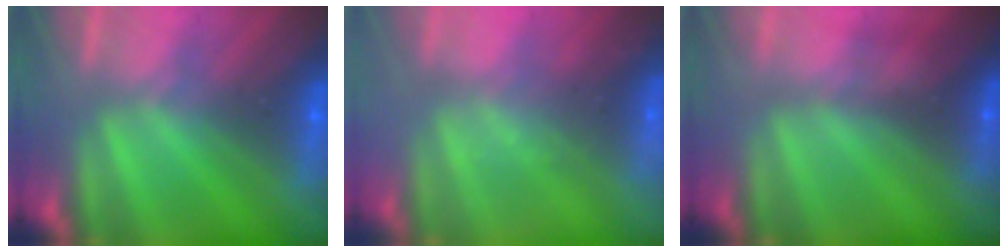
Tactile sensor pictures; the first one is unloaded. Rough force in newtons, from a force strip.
{"total": 2.2}
{"total": 2.0}